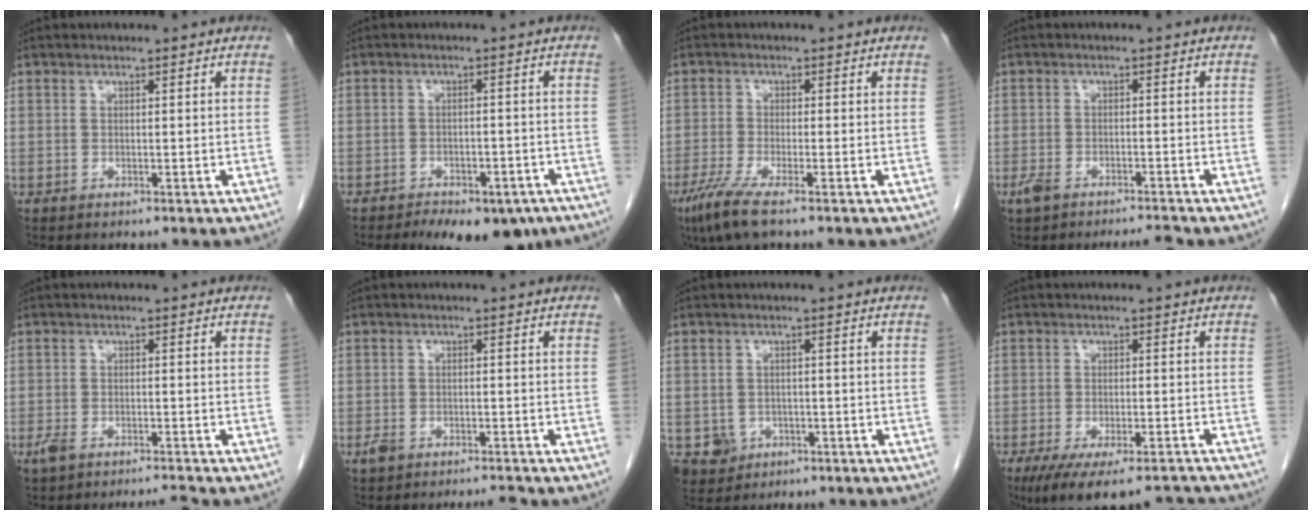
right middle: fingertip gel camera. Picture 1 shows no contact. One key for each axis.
{"total": 11.5, "fx": -8.2, "fy": 5.5, "fz": 5.9, "tx": -0.086, "ty": -0.002, "tz": -0.107}
{"total": 5.2, "fx": -3.4, "fy": 0.2, "fz": 3.9, "tx": -0.082, "ty": -0.017, "tz": -0.068}
{"total": 3.7, "fx": -3.0, "fy": 0.8, "fz": 2.1, "tx": -0.048, "ty": 0.000, "tz": -0.051}
{"total": 3.1, "fx": -2.5, "fy": 0.3, "fz": 1.8, "tx": -0.043, "ty": -0.003, "tz": -0.046}
{"total": 2.8, "fx": -2.2, "fy": 0.7, "fz": 1.5, "tx": -0.038, "ty": 0.000, "tz": -0.037}
{"total": 4.5, "fx": -1.9, "fy": 4.0, "fz": 0.9, "tx": -0.016, "ty": 0.004, "tz": -0.023}
{"total": 12.4, "fx": -10.7, "fy": 2.6, "fz": 5.8, "tx": -0.089, "ty": -0.003, "tz": -0.153}